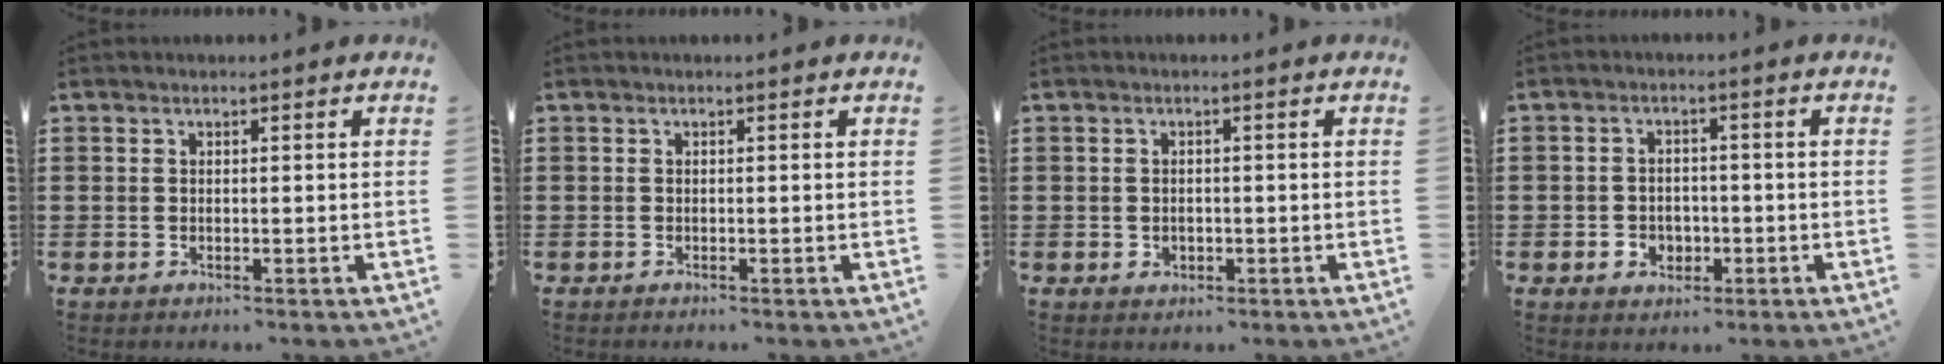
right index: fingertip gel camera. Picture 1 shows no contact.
{"total": 0.0}
{"total": 1.2, "force": [-0.2, 1.0, 0.7], "torque": [-0.016, 0.005, -0.005]}
{"total": 2.8, "force": [-1.1, 2.4, 1.1], "torque": [-0.027, 0.004, -0.024]}